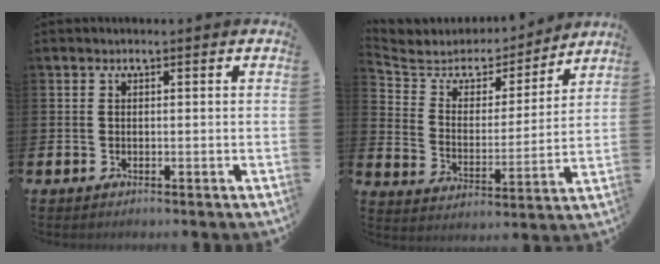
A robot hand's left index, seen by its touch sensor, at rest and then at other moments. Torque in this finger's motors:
{"motor_torque": [0.01, -0.10, 0.03, 0.01]}